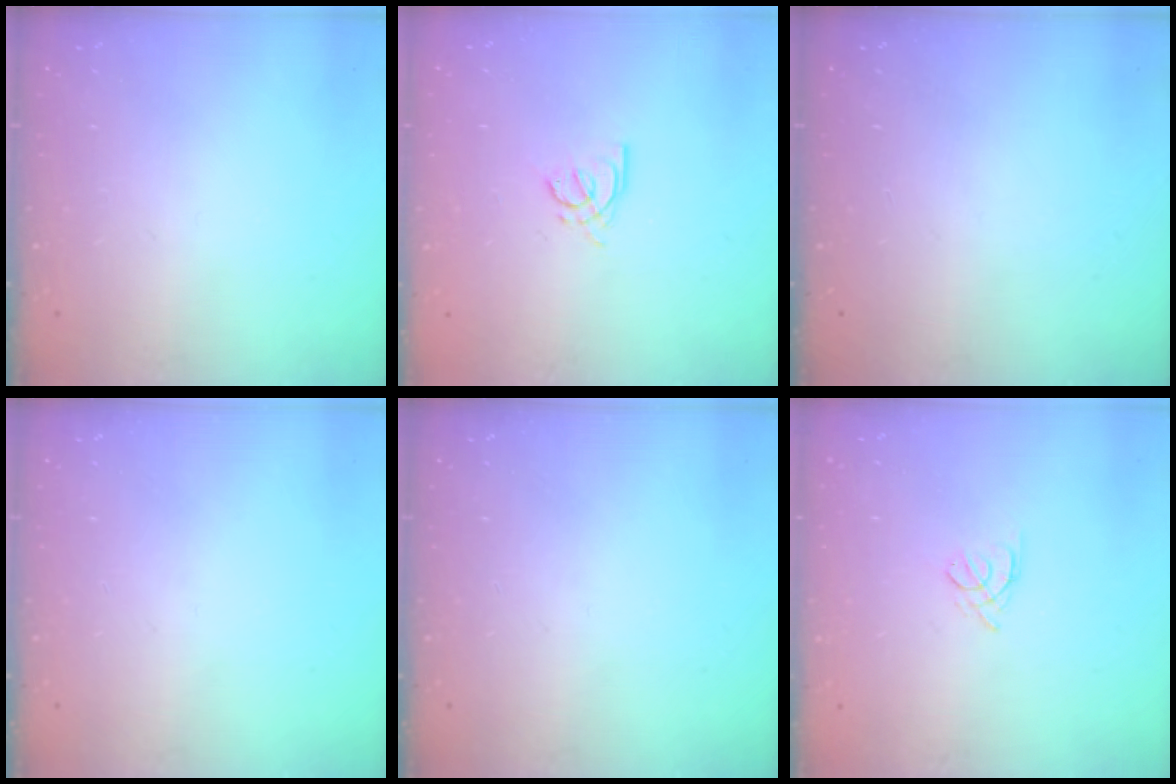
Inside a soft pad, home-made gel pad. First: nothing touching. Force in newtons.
{"total": 3.9, "press": 3.9, "slide": 0.7}
{"total": 0.0}
{"total": 0.0}
{"total": 0.0}
{"total": 3.0, "press": 2.9, "slide": 0.7}